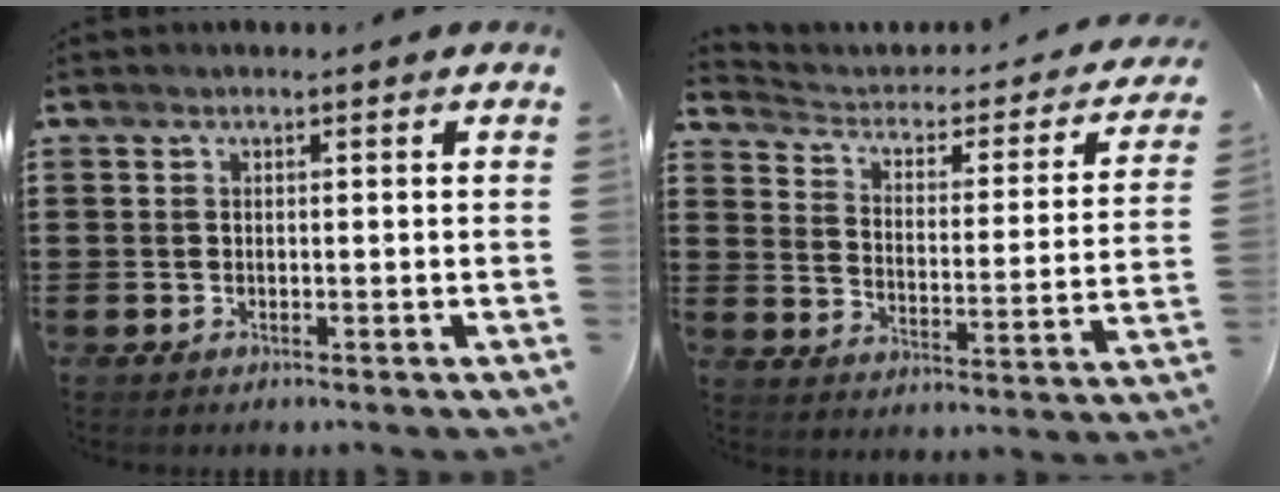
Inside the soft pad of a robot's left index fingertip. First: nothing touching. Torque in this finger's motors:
{"motor_torque": [2.14, 0.00, 0.08, -0.01]}